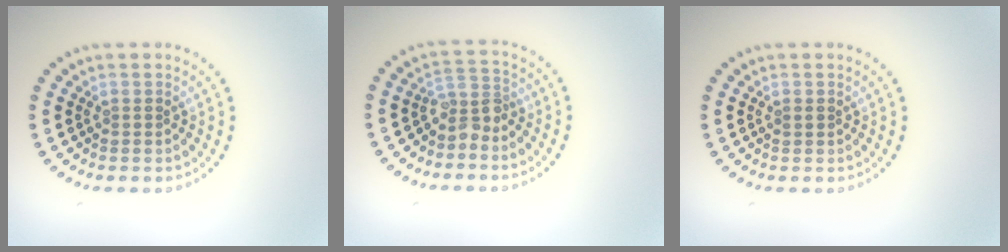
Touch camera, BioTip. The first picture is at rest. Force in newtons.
{"total": 2.4, "press": 1.9, "slide": 1.4}
{"total": 0.5, "press": 0.5, "slide": 0.0}